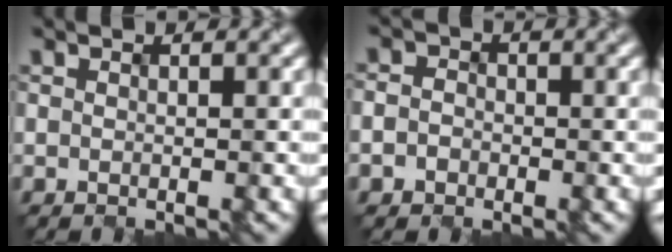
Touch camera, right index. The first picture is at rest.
{"total": 1.7, "force": [-1.1, 1.3, -0.1], "torque": [0.008, 0.000, -0.019]}